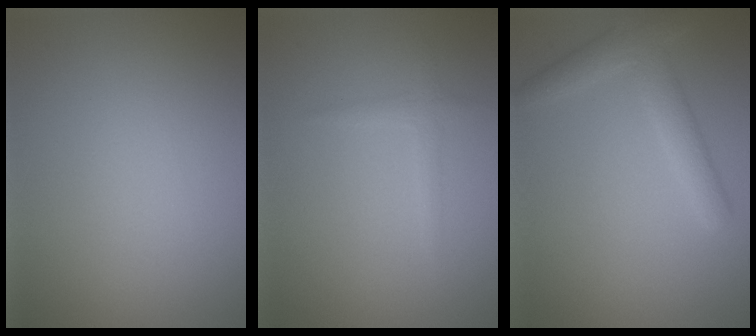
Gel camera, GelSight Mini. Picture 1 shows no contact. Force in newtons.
{"total": 1.3, "press": 1.3, "slide": 0.0}
{"total": 3.4, "press": 3.4, "slide": 0.2}